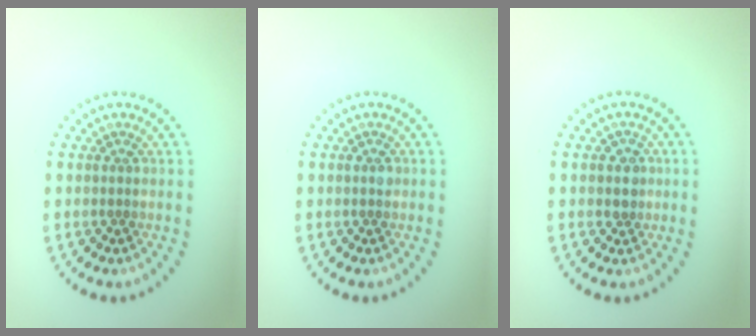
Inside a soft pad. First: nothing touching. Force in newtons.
{"total": 0.8, "press": 0.8, "slide": 0.1}
{"total": 1.6, "press": 1.5, "slide": 0.6}